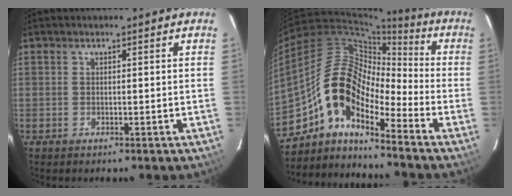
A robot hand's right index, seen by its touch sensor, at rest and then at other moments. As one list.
[{"total": 13.5, "force": [-8.4, 5.3, 9.2], "torque": [-0.152, 0.017, -0.178]}]